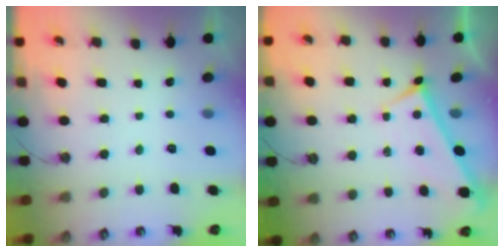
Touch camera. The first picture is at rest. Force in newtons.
{"total": 0.0}